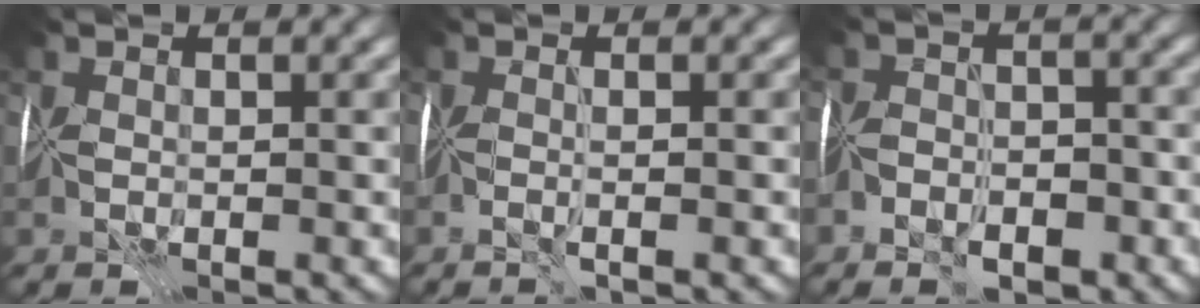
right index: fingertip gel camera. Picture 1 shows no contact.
{"total": 1.0, "force": [-0.6, -0.6, 0.6], "torque": [-0.003, -0.002, -0.014]}
{"total": 4.6, "force": [-3.7, 2.3, 1.4], "torque": [0.003, 0.001, -0.064]}